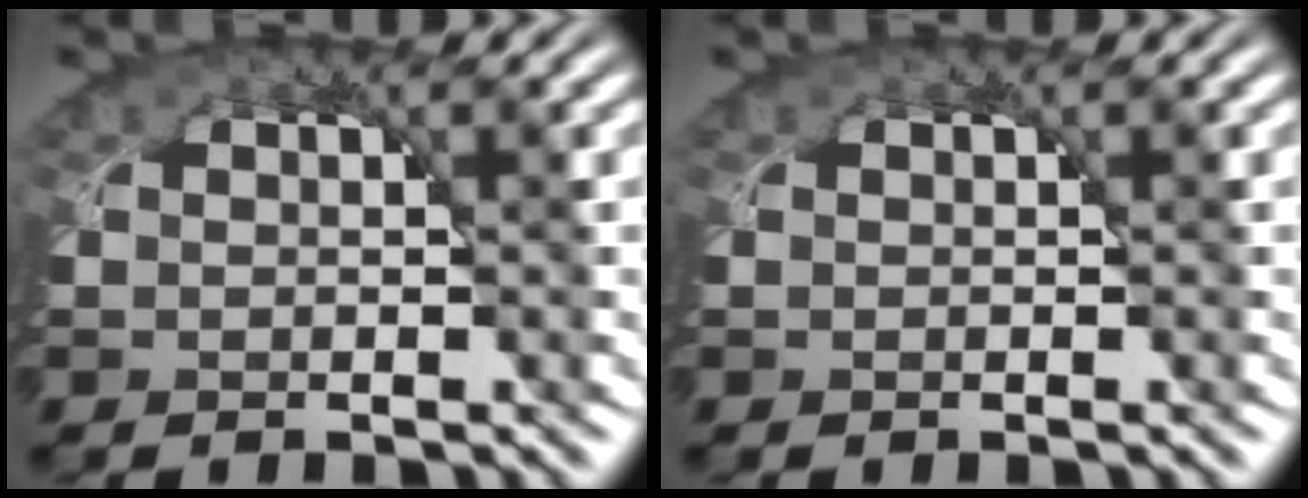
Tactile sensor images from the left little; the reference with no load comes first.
{"total": 0.0}